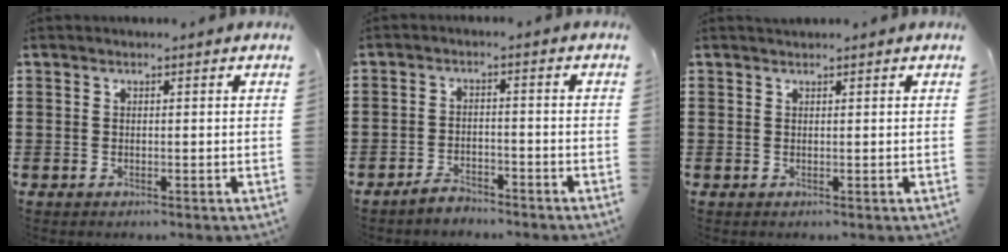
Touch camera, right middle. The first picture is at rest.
{"total": 2.8, "force": [-2.7, 0.6, 0.4], "torque": [-0.013, 0.005, -0.056]}
{"total": 0.7, "force": [0.7, 0.0, -0.1], "torque": [-0.001, -0.002, 0.014]}